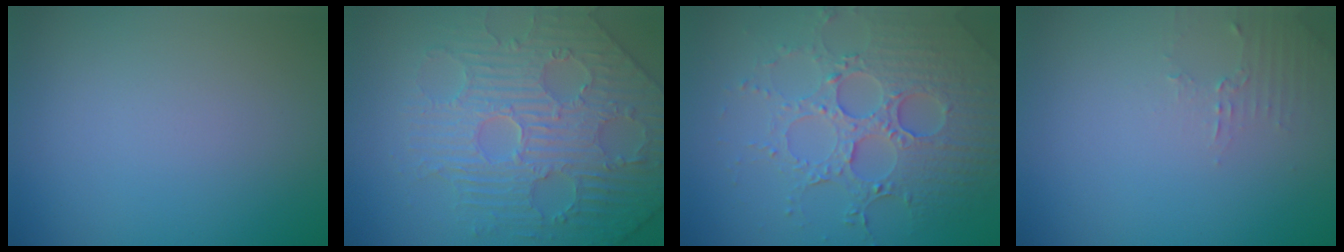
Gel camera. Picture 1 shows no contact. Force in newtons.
{"total": 5.3, "press": 5.2, "slide": 1.2}
{"total": 6.4, "press": 5.1, "slide": 3.8}
{"total": 1.4, "press": 1.4, "slide": 0.4}